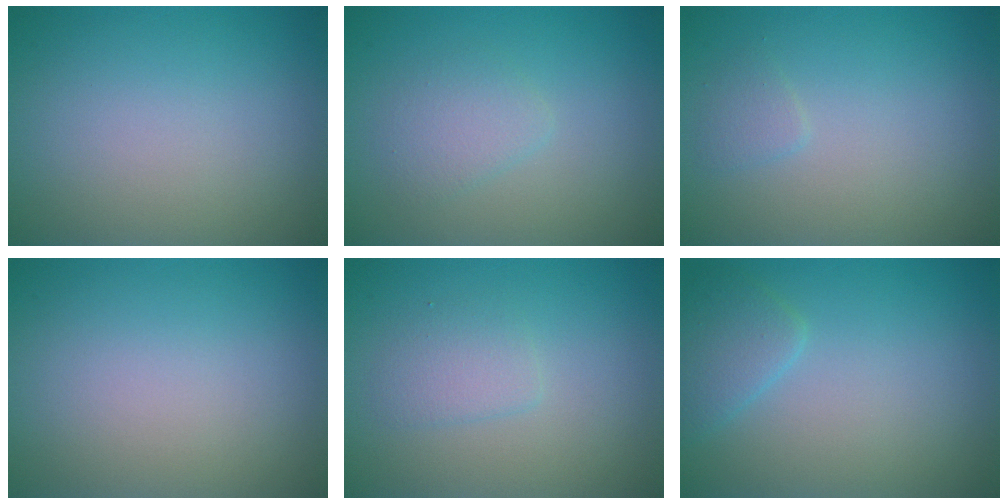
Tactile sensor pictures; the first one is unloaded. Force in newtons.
{"total": 1.9, "press": 1.9, "slide": 0.1}
{"total": 0.9, "press": 0.9, "slide": 0.1}
{"total": 0.0}
{"total": 1.7, "press": 1.7, "slide": 0.1}
{"total": 2.2, "press": 2.2, "slide": 0.1}